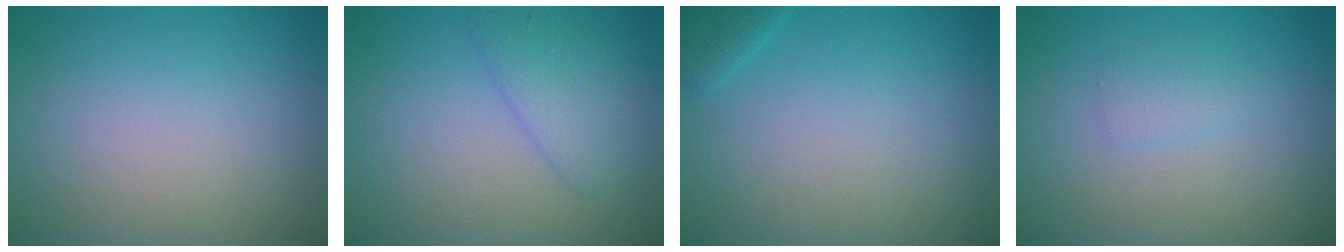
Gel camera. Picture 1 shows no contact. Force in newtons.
{"total": 2.7, "press": 2.7, "slide": 0.1}
{"total": 1.4, "press": 1.4, "slide": 0.1}
{"total": 1.1, "press": 1.1, "slide": 0.0}